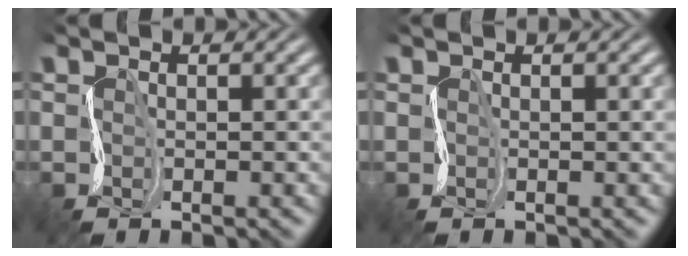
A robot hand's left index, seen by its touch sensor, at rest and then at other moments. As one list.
[{"total": 1.5, "force": [0.5, 0.6, 1.3], "torque": [-0.006, 0.008, 0.000]}]